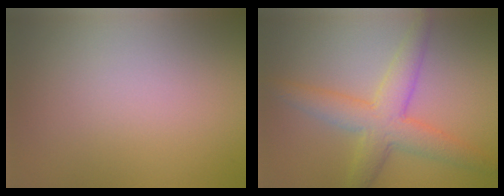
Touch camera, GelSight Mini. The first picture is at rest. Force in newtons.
{"total": 5.3, "press": 5.3, "slide": 0.1}